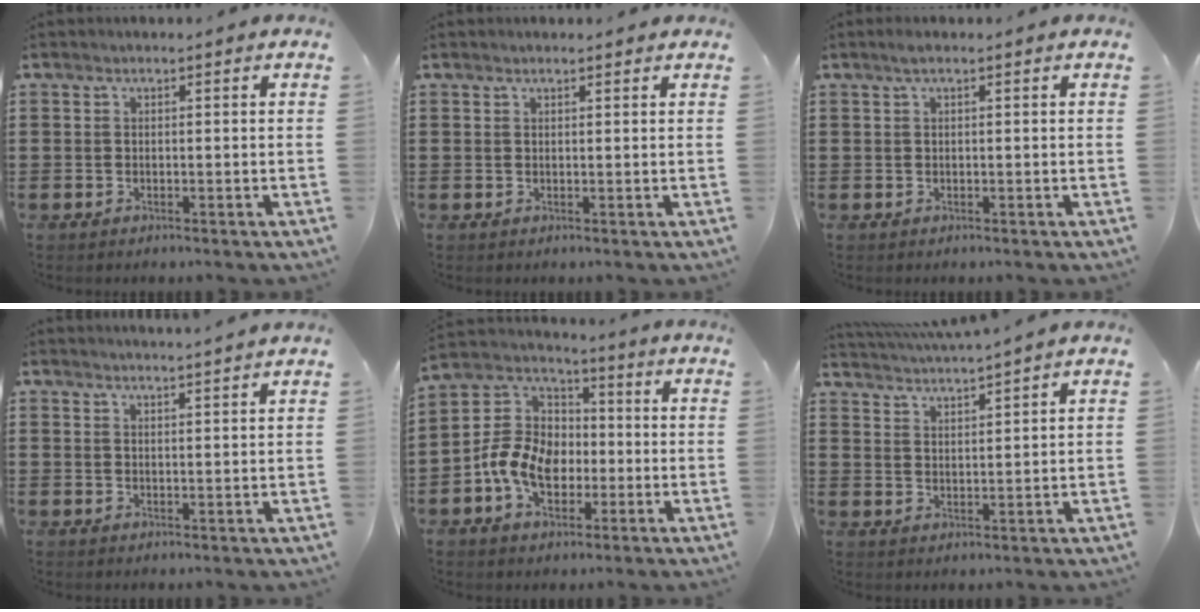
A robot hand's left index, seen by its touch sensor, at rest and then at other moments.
{"total": 0.9, "force": [0.8, 0.1, 0.4], "torque": [-0.009, 0.001, 0.015]}
{"total": 1.0, "force": [0.5, 0.1, 0.9], "torque": [-0.017, 0.002, 0.008]}
{"total": 2.3, "force": [2.2, -0.6, 0.1], "torque": [-0.007, -0.008, 0.044]}
{"total": 9.5, "force": [-3.1, 7.0, 5.7], "torque": [-0.156, 0.014, -0.070]}
{"total": 2.9, "force": [2.8, -0.7, 0.0], "torque": [-0.010, -0.016, 0.050]}